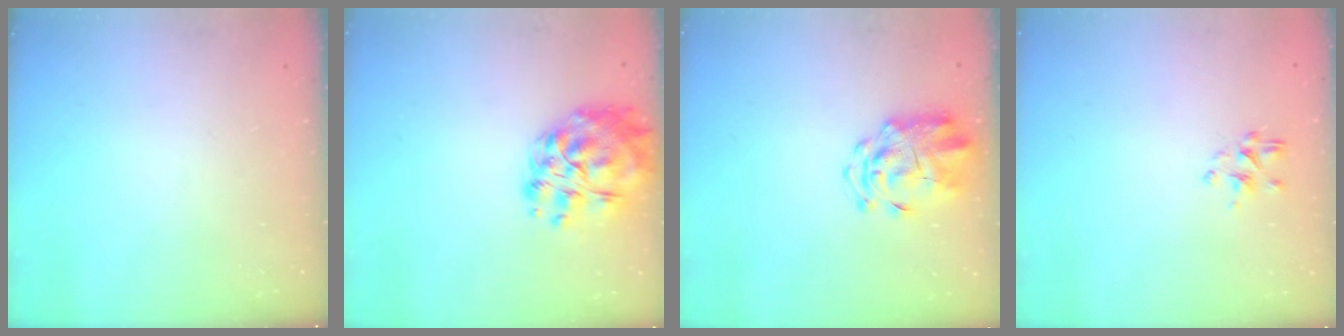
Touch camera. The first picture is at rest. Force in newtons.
{"total": 15.5, "press": 14.9, "slide": 4.1}
{"total": 3.6, "press": 3.3, "slide": 1.3}
{"total": 2.1, "press": 1.9, "slide": 0.9}